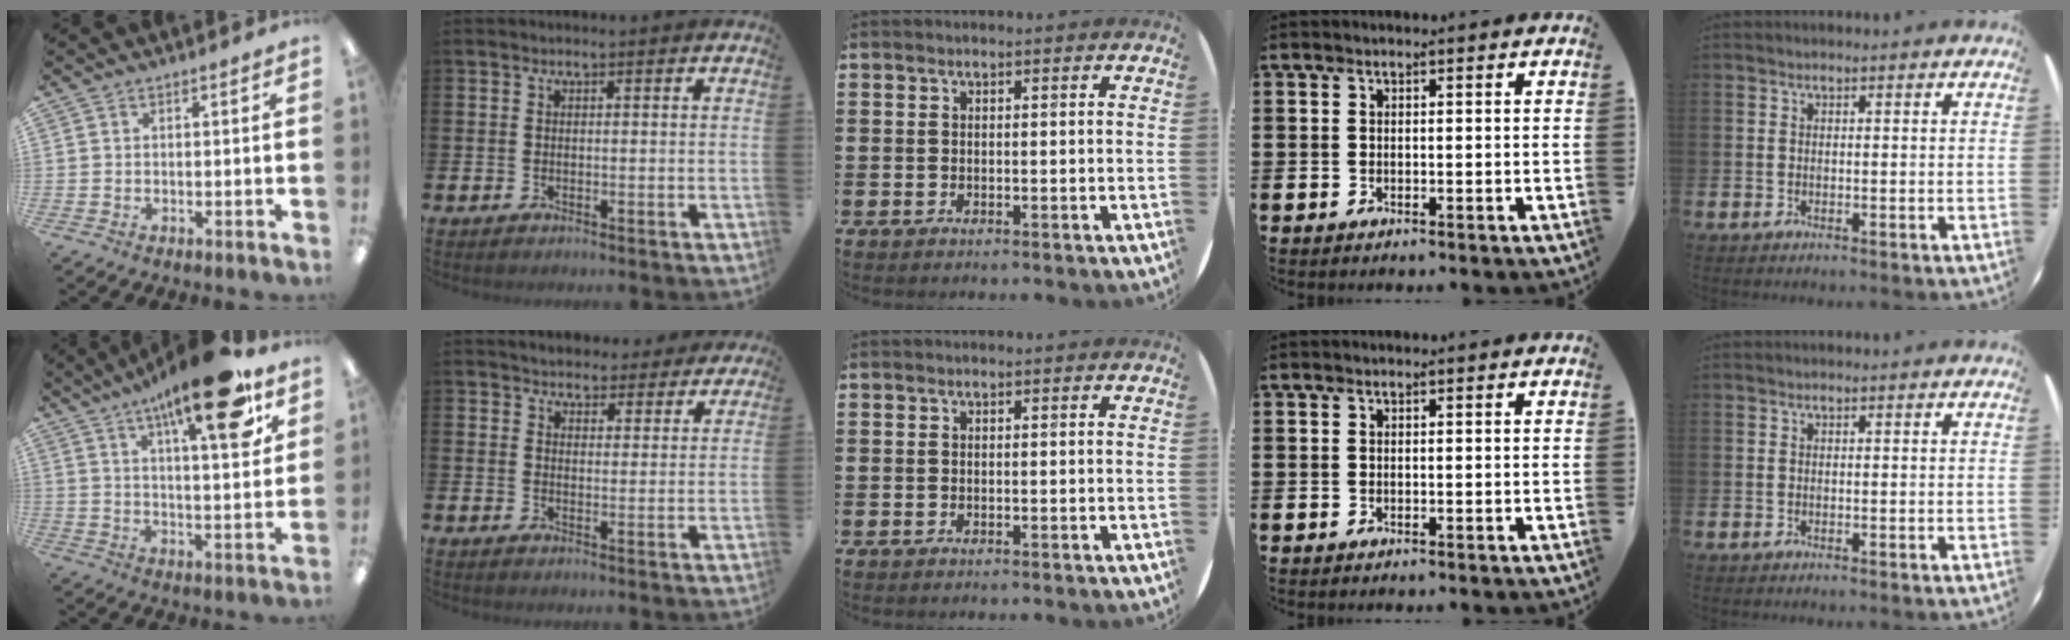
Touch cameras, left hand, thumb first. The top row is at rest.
{"thumb": {"total": 19.0, "force": [11.7, 5.2, 14.0], "torque": [-0.202, -0.058, 0.175]}, "index": {"total": 4.0, "force": [3.8, 1.3, -0.2], "torque": [-0.001, -0.028, 0.066]}}